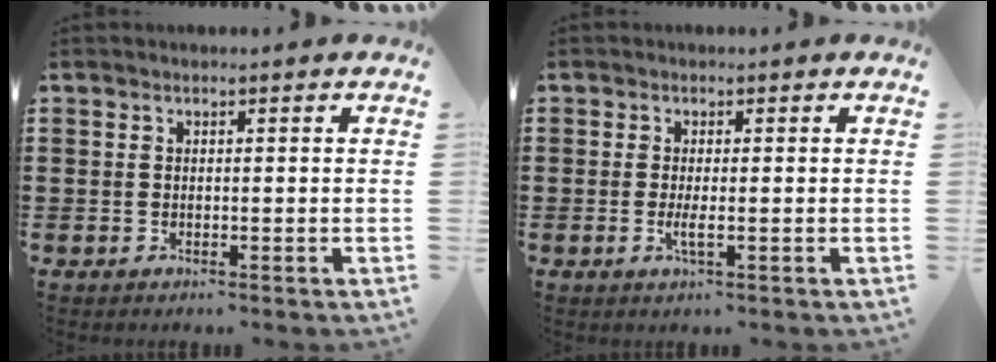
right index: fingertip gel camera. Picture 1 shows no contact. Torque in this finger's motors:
{"motor_torque": [1.20, 0.94, 0.33, 0.08]}